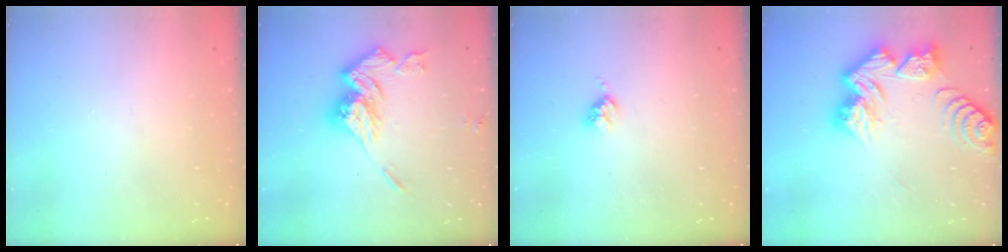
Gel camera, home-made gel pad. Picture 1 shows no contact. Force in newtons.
{"total": 16.4, "press": 16.4, "slide": 1.7}
{"total": 3.7, "press": 3.6, "slide": 0.5}
{"total": 16.4, "press": 16.4, "slide": 1.5}